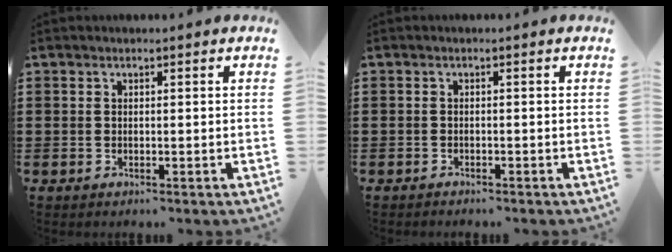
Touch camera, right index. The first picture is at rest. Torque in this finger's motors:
{"motor_torque": [0.15, -0.05, 0.02, 0.00]}